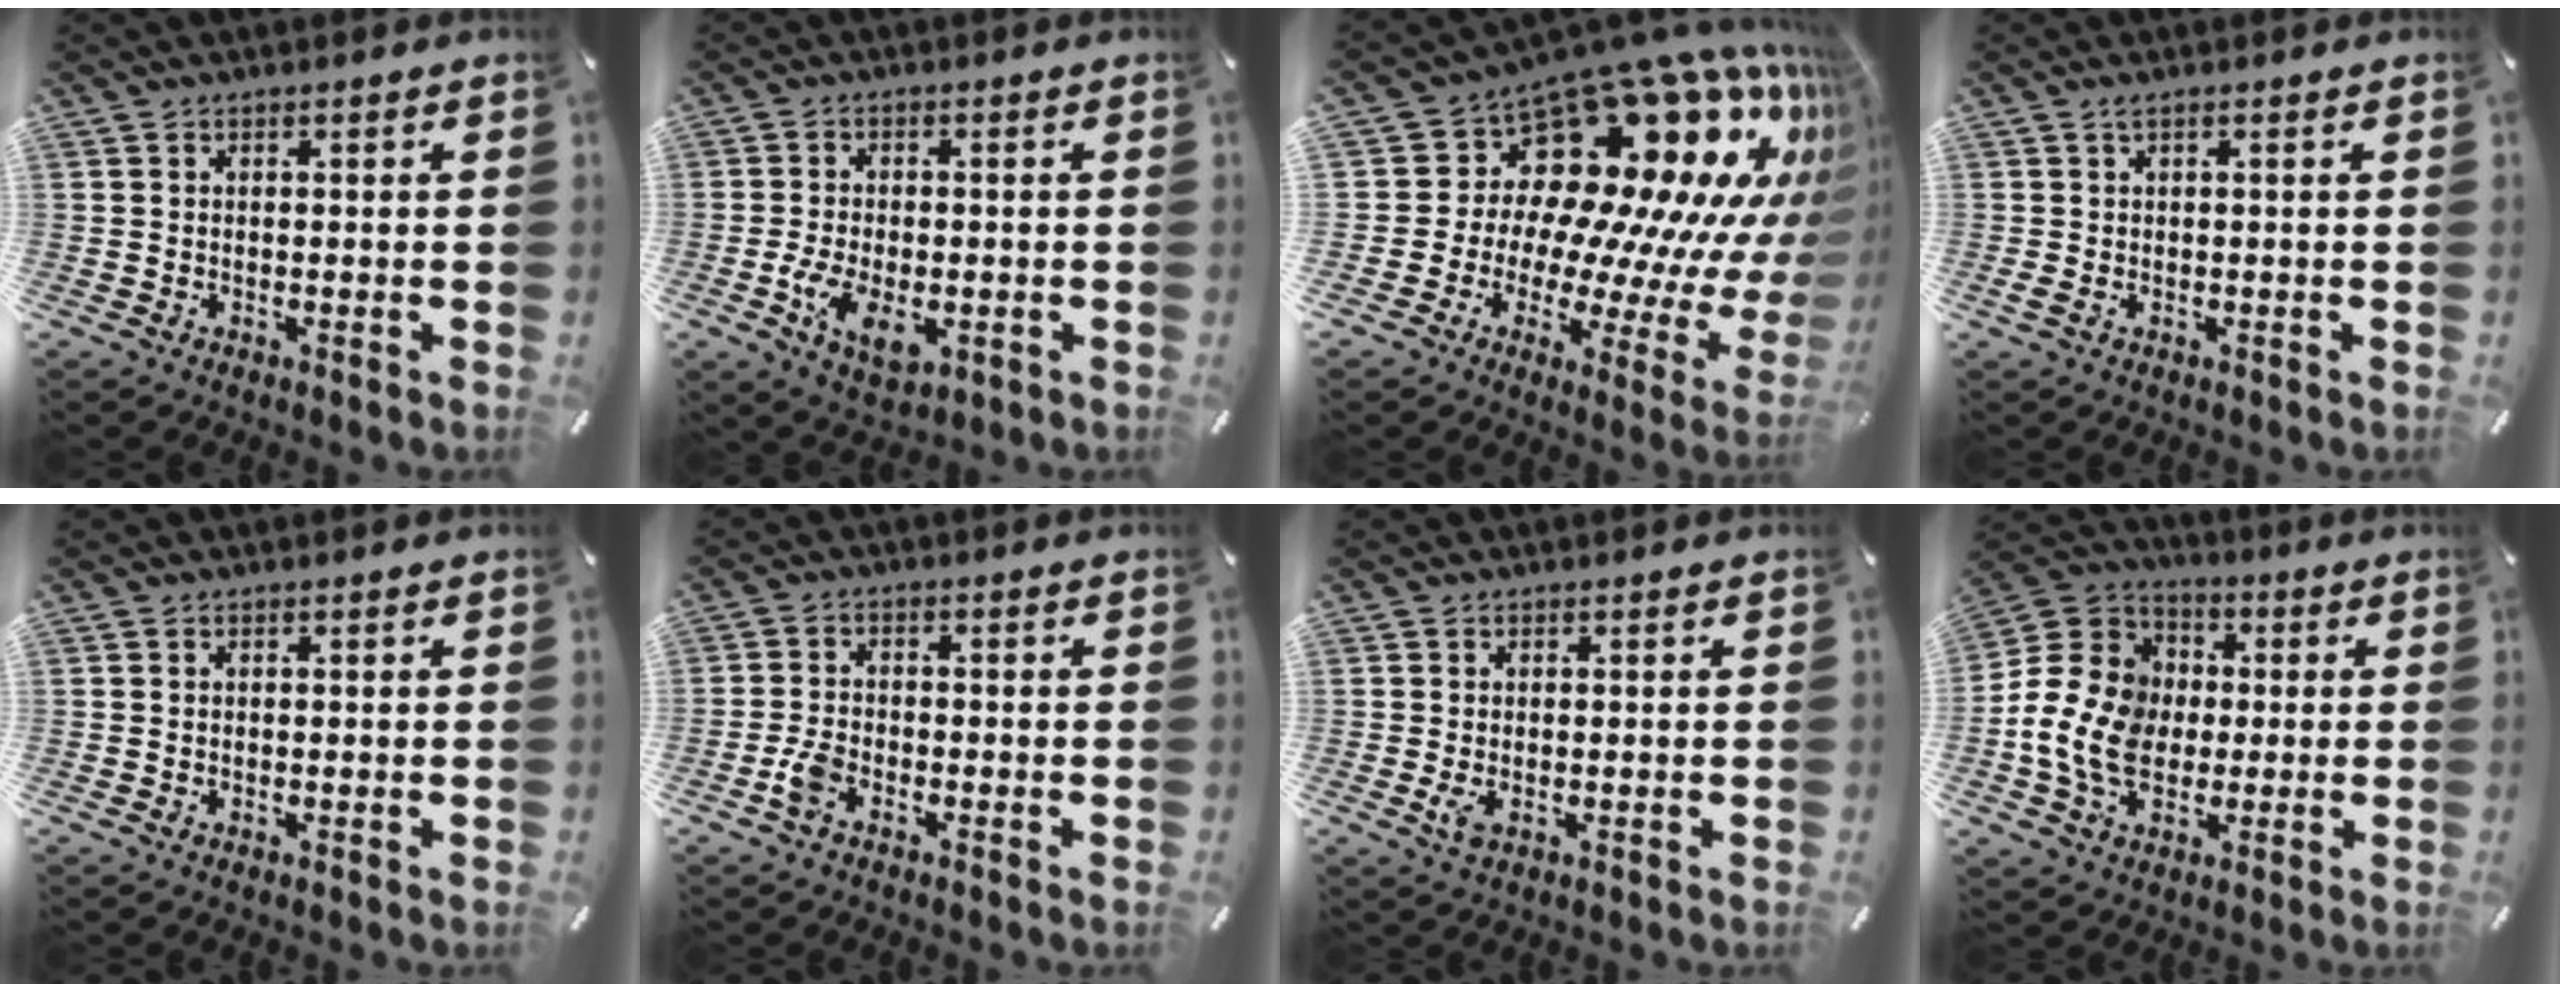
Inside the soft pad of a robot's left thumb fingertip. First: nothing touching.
{"total": 7.4, "force": [-2.2, 4.1, 5.7], "torque": [-0.130, -0.001, -0.042]}
{"total": 22.5, "force": [12.5, 13.2, 13.3], "torque": [-0.210, -0.150, 0.231]}
{"total": 1.6, "force": [0.2, 0.2, 1.5], "torque": [-0.030, -0.002, 0.003]}
{"total": 0.0}
{"total": 3.8, "force": [-2.2, 1.9, 2.4], "torque": [-0.067, 0.001, -0.047]}
{"total": 2.2, "force": [-0.4, 1.1, 1.9], "torque": [-0.054, -0.007, -0.012]}
{"total": 13.9, "force": [-2.2, 11.7, 7.2], "torque": [-0.166, 0.022, -0.038]}